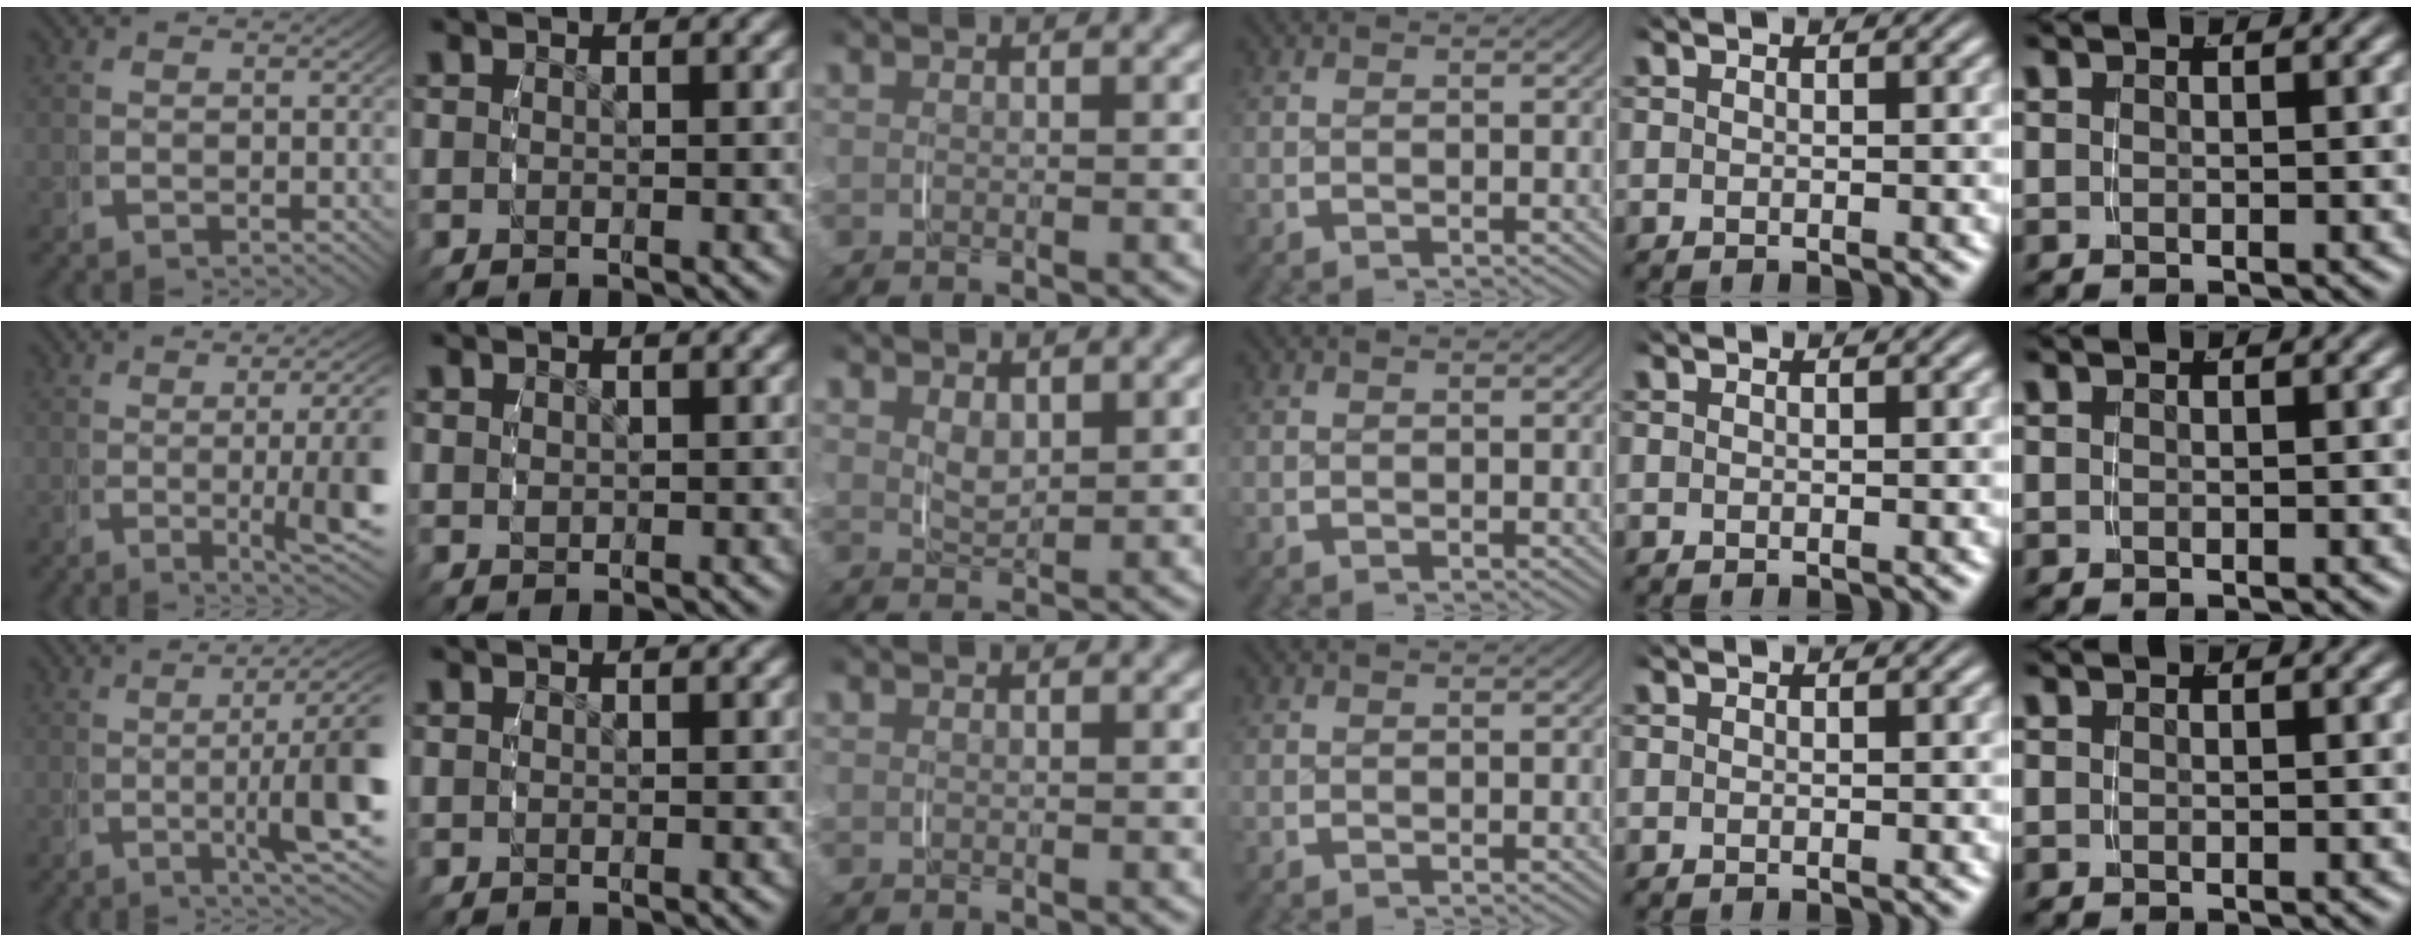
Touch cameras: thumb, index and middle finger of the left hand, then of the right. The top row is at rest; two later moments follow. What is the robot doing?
{"motion": "grasp_and_lifting", "object": "pencil case"}